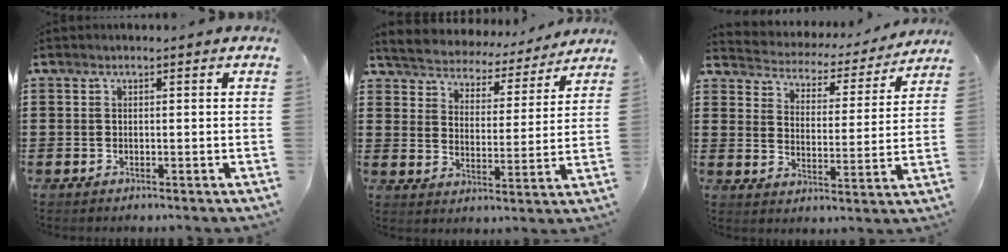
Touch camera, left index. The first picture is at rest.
{"total": 4.0, "force": [3.9, 0.3, -0.6], "torque": [-0.015, -0.035, 0.061]}
{"total": 3.1, "force": [3.1, 0.5, -0.1], "torque": [-0.022, -0.030, 0.043]}